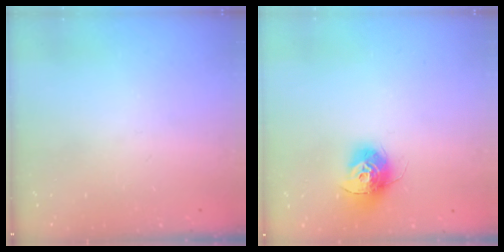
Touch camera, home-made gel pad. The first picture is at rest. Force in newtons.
{"total": 12.1, "press": 12.1, "slide": 0.8}